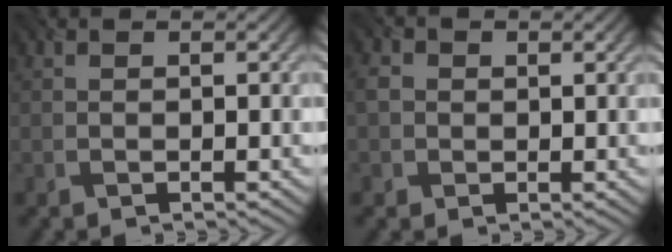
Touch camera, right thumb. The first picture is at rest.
{"total": 2.7, "force": [0.2, 2.5, 1.0], "torque": [-0.030, 0.003, 0.001]}